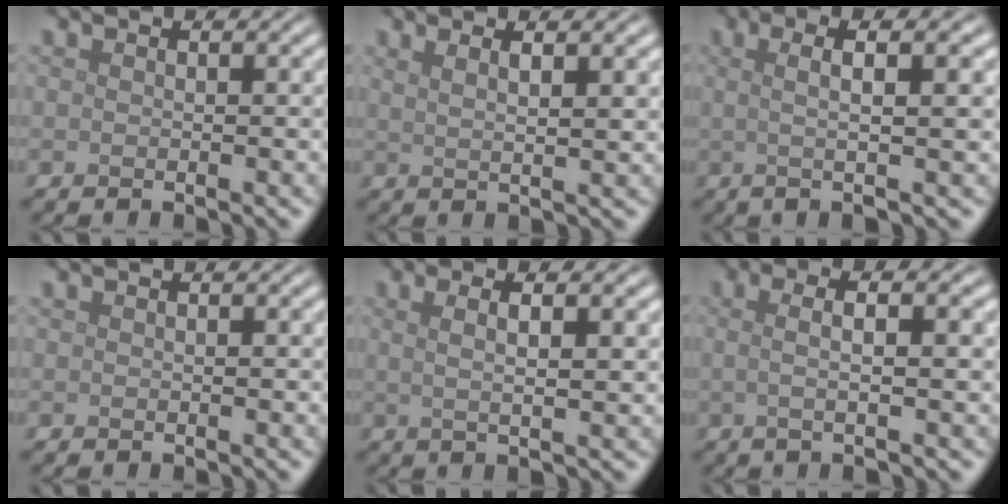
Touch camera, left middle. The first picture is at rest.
{"total": 4.6, "force": [2.6, 1.4, 3.5], "torque": [-0.026, 0.016, 0.013]}
{"total": 5.5, "force": [1.0, 1.2, 5.3], "torque": [-0.079, 0.011, 0.014]}
{"total": 0.0}
{"total": 4.2, "force": [1.3, 1.1, 3.8], "torque": [-0.047, 0.006, 0.005]}
{"total": 4.4, "force": [0.5, 1.3, 4.2], "torque": [-0.060, 0.010, -0.003]}